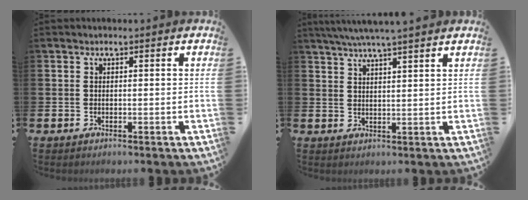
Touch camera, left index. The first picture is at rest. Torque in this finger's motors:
{"motor_torque": [0.09, -0.47, 0.95, 0.21]}